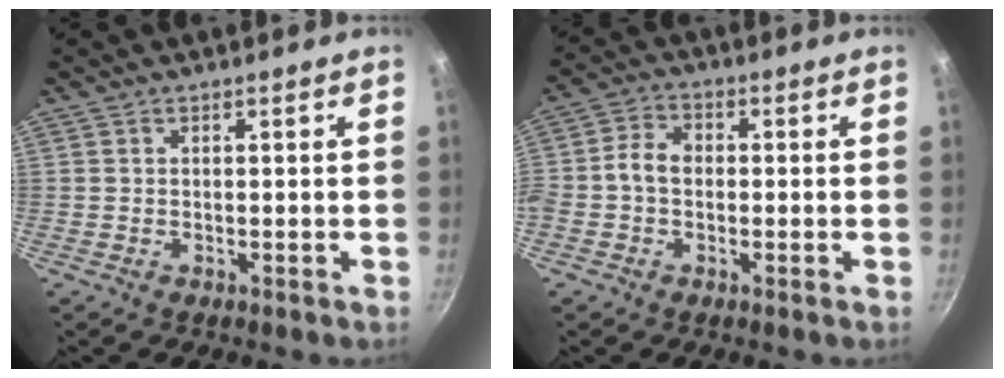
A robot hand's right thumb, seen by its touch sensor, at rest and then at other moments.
{"total": 5.0, "force": [-0.6, 3.9, 3.1], "torque": [-0.044, 0.016, -0.025]}